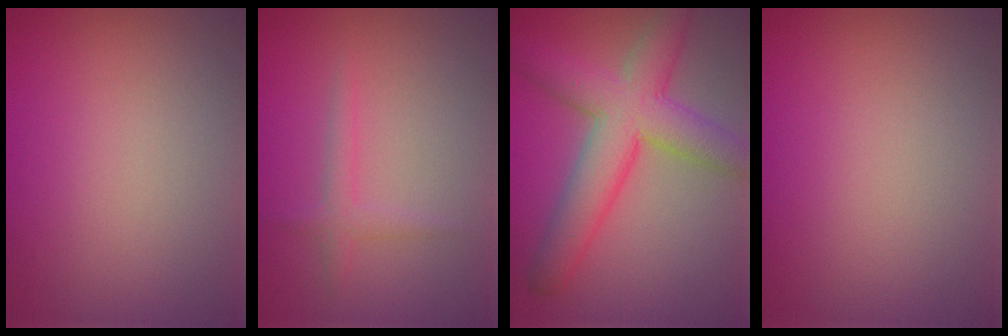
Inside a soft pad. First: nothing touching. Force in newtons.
{"total": 1.5, "press": 1.4, "slide": 0.2}
{"total": 7.4, "press": 7.4, "slide": 0.1}
{"total": 0.0}